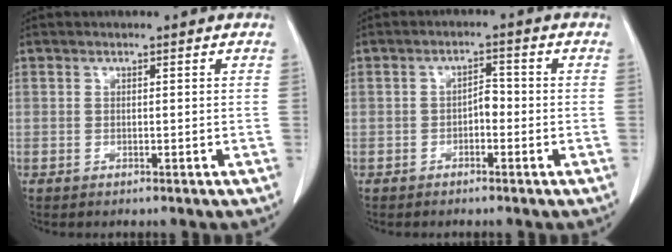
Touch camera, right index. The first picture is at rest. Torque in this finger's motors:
{"motor_torque": [0.24, -0.20, 0.05, 0.02]}